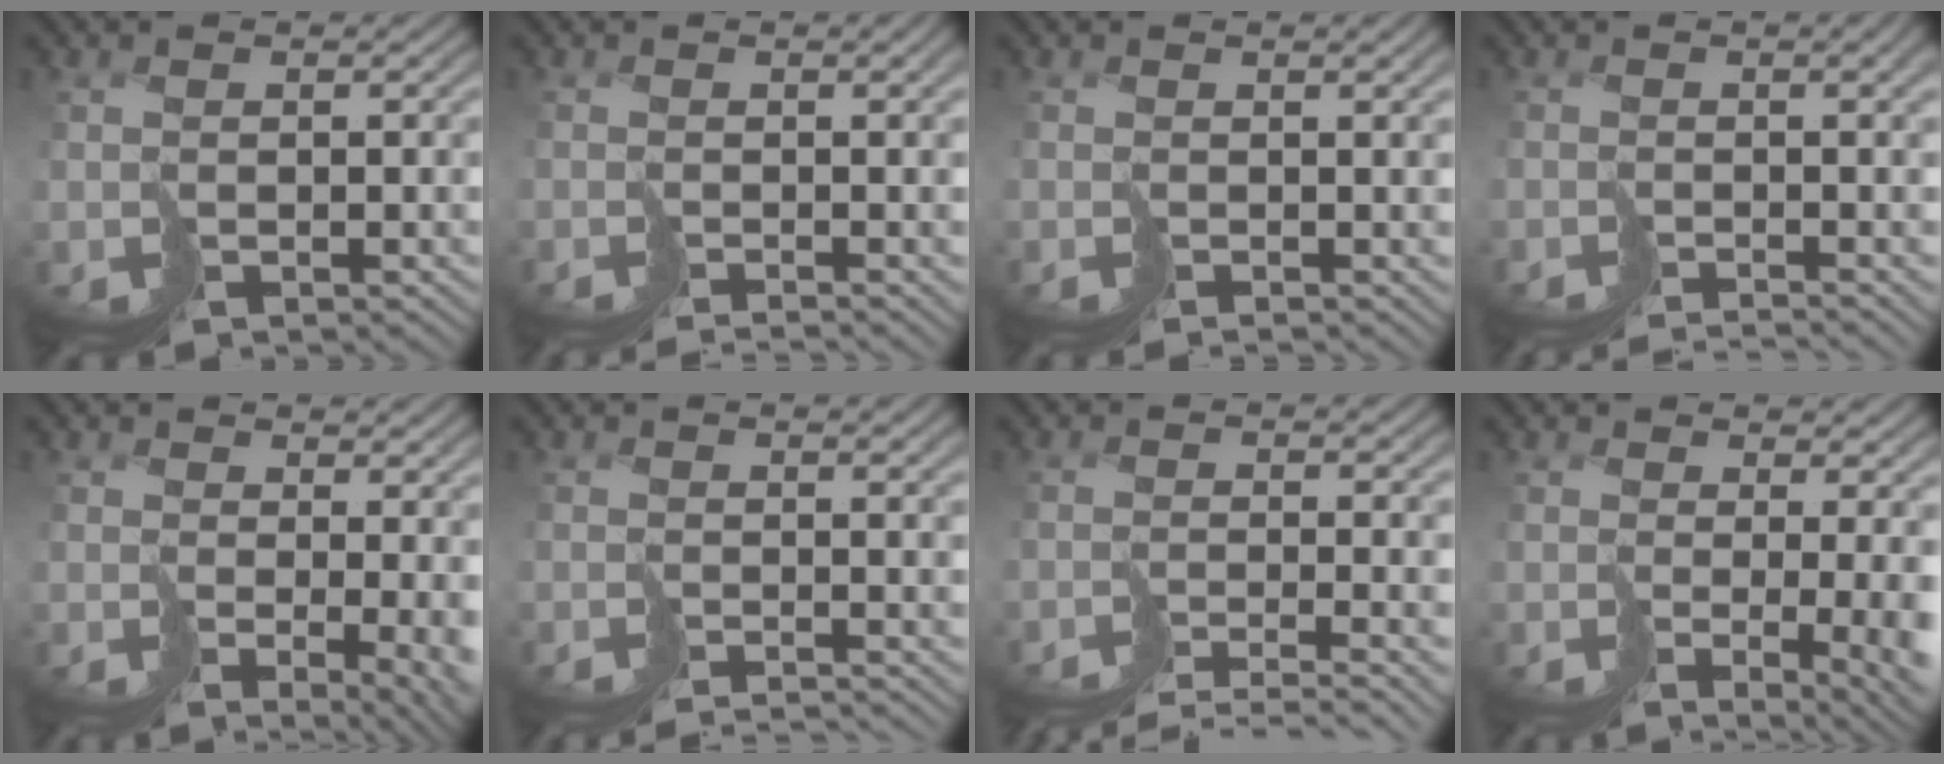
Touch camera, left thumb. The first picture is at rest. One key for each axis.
{"total": 2.9, "fx": -1.9, "fy": -0.4, "fz": 2.2, "tx": -0.011, "ty": -0.006, "tz": -0.028}
{"total": 1.3, "fx": -0.2, "fy": -0.6, "fz": 1.2, "tx": -0.007, "ty": -0.002, "tz": -0.001}
{"total": 3.9, "fx": -2.5, "fy": -0.2, "fz": 3.0, "tx": -0.018, "ty": -0.008, "tz": -0.031}
{"total": 5.7, "fx": 0.9, "fy": 2.2, "fz": 5.2, "tx": -0.086, "ty": -0.018, "tz": 0.034}
{"total": 2.5, "fx": -2.0, "fy": -0.7, "fz": 1.3, "tx": -0.002, "ty": -0.008, "tz": -0.028}
{"total": 5.6, "fx": -5.2, "fy": -0.7, "fz": 2.0, "tx": -0.017, "ty": -0.003, "tz": -0.074}
{"total": 6.7, "fx": 0.4, "fy": 1.8, "fz": 6.4, "tx": -0.088, "ty": -0.020, "tz": 0.033}